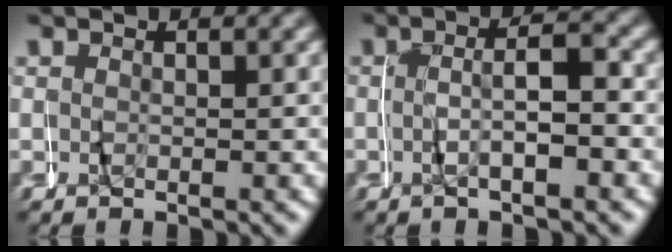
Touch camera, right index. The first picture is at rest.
{"total": 2.6, "force": [-1.3, 0.0, 2.3], "torque": [-0.031, 0.008, -0.025]}